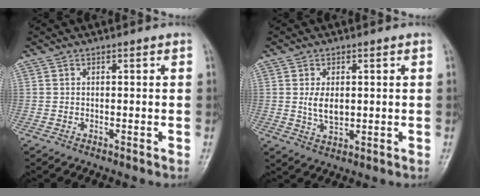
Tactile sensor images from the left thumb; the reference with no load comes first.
{"total": 5.3, "force": [0.5, 3.2, 4.2], "torque": [-0.069, -0.006, 0.015]}